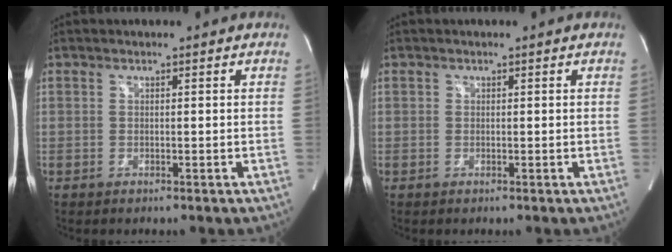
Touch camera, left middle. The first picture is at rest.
{"total": 0.0}